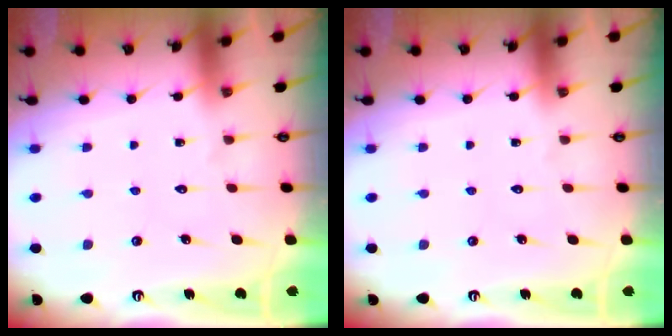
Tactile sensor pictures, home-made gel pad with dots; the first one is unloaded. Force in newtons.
{"total": 0.0}